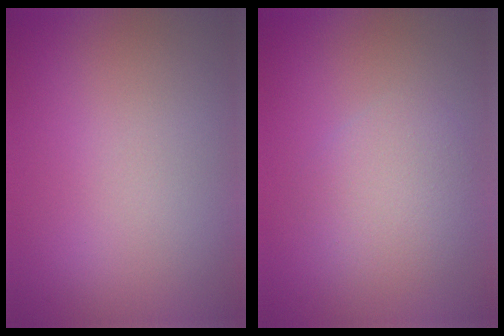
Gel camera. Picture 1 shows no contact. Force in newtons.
{"total": 3.0, "press": 3.0, "slide": 0.0}